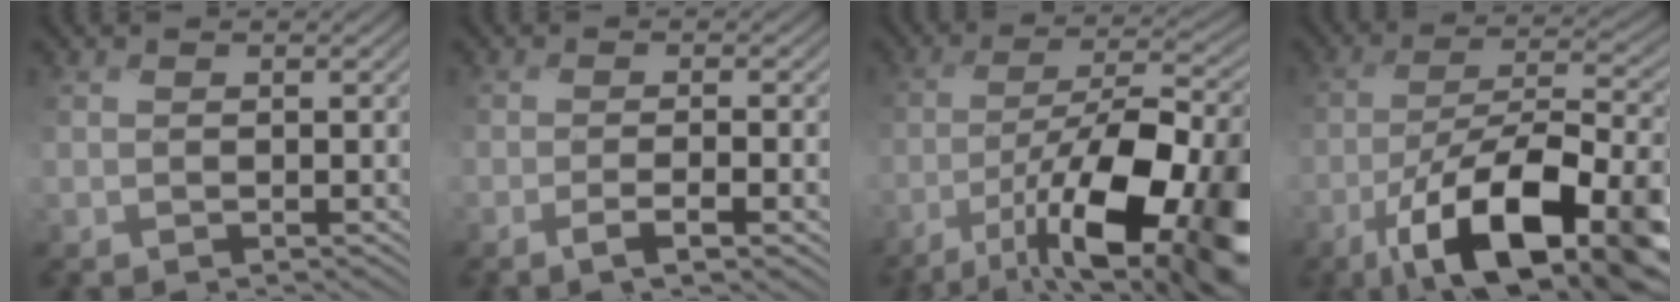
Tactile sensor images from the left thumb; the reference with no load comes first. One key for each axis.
{"total": 4.3, "fx": -2.1, "fy": 0.8, "fz": 3.7, "tx": -0.057, "ty": 0.007, "tz": -0.040}
{"total": 17.1, "fx": -8.2, "fy": 6.2, "fz": 13.7, "tx": -0.217, "ty": -0.014, "tz": -0.140}
{"total": 17.1, "fx": -8.8, "fy": 6.3, "fz": 13.3, "tx": -0.225, "ty": -0.013, "tz": -0.155}